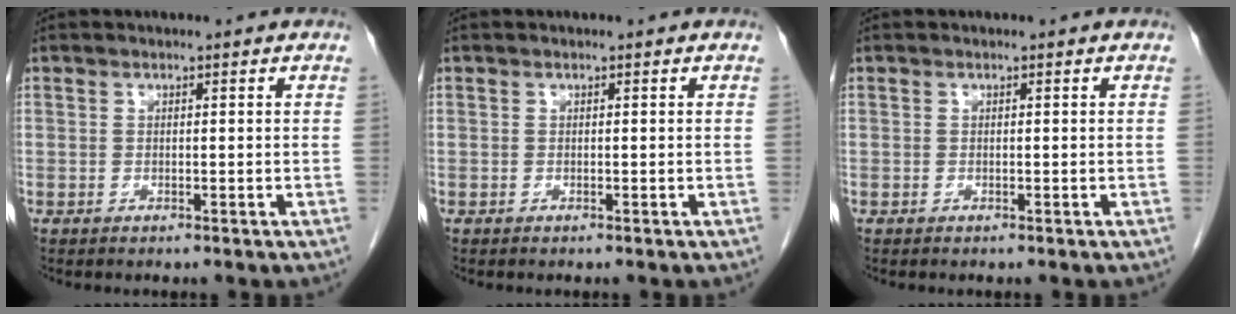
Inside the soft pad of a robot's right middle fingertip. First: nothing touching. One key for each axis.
{"total": 0.0}
{"total": 0.0}